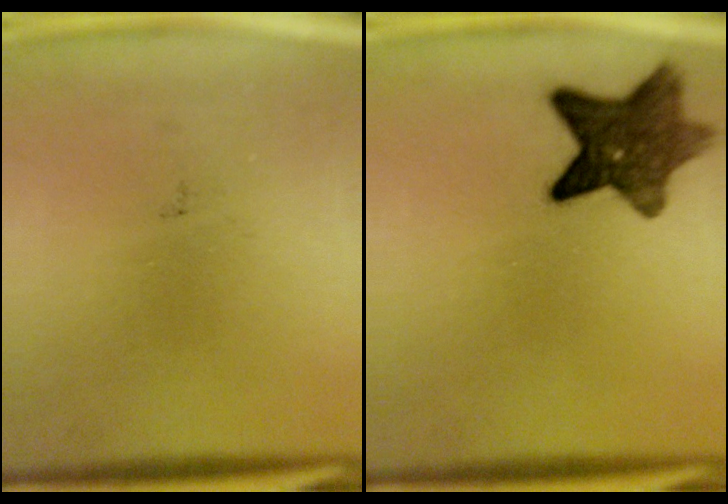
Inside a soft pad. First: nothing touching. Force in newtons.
{"total": 9.9}